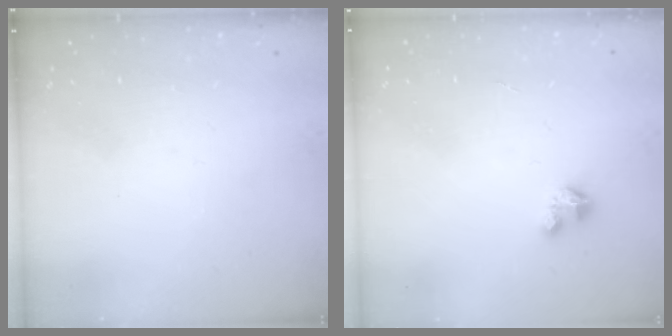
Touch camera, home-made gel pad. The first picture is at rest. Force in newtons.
{"total": 1.9, "press": 1.9, "slide": 0.1}